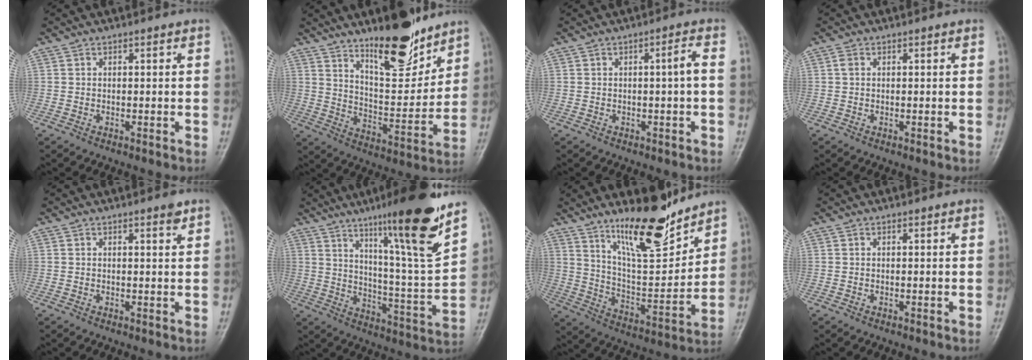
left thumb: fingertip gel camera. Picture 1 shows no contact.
{"total": 14.8, "force": [10.9, 4.9, 8.8], "torque": [-0.103, -0.088, 0.184]}
{"total": 2.2, "force": [-0.2, 0.0, 2.2], "torque": [-0.039, 0.009, -0.003]}
{"total": 0.9, "force": [0.2, 0.7, 0.6], "torque": [-0.011, 0.003, 0.002]}
{"total": 1.4, "force": [1.0, 0.2, 1.0], "torque": [-0.014, -0.006, 0.014]}
{"total": 19.6, "force": [12.6, 1.3, 14.9], "torque": [-0.203, -0.072, 0.198]}
{"total": 16.0, "force": [12.2, 4.2, 9.5], "torque": [-0.122, -0.091, 0.214]}
{"total": 0.0}